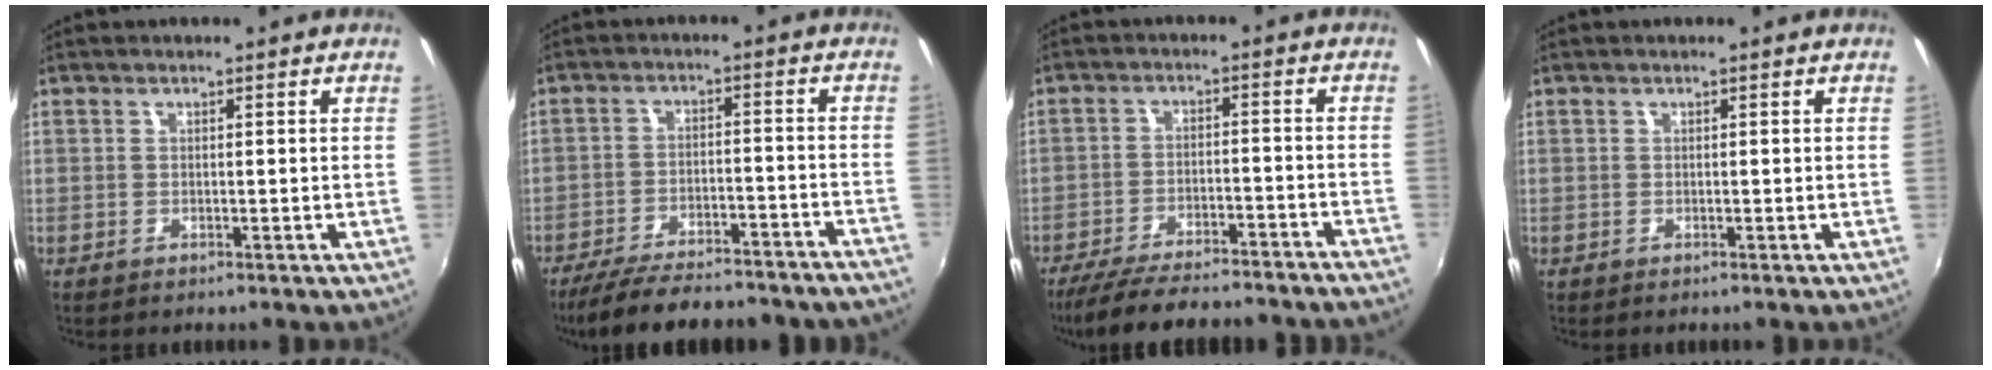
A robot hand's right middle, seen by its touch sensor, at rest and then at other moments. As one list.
[{"total": 22.8, "force": [-20.0, 5.0, 9.6], "torque": [-0.181, -0.020, -0.265]}, {"total": 20.7, "force": [-18.5, 2.7, 9.0], "torque": [-0.170, -0.030, -0.258]}, {"total": 0.0}]